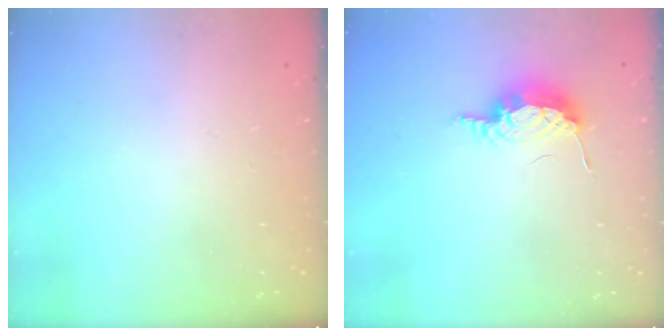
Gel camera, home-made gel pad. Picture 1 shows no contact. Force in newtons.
{"total": 7.6, "press": 7.6, "slide": 0.2}